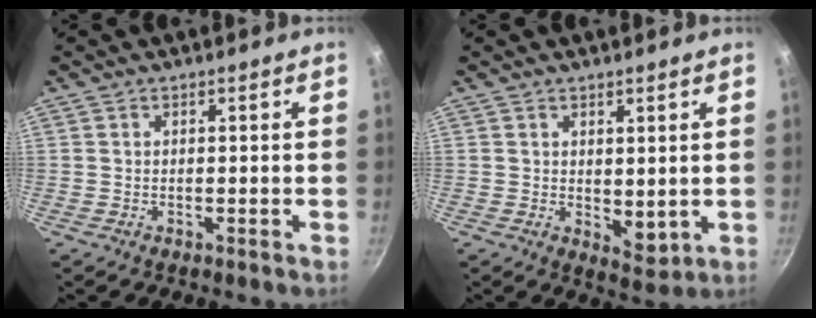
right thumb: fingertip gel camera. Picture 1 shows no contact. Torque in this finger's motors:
{"motor_torque": [-0.39, 0.41, -0.31, 0.35, 0.00]}